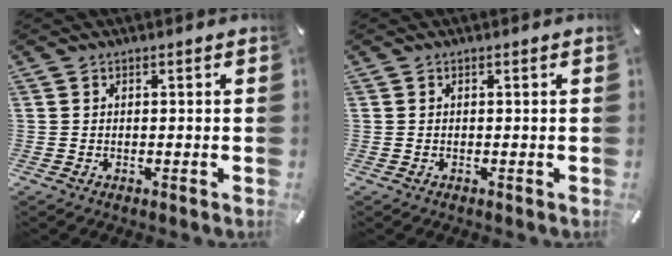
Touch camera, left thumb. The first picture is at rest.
{"total": 0.0}